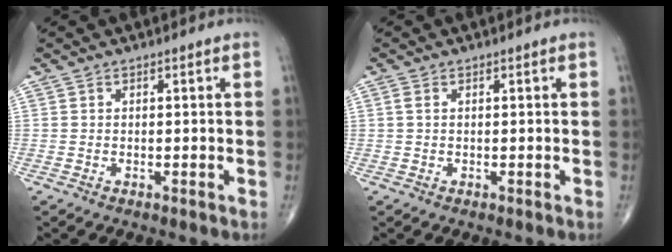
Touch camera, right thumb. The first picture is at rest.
{"total": 0.8, "force": [0.2, 0.4, 0.7], "torque": [-0.020, 0.006, 0.006]}